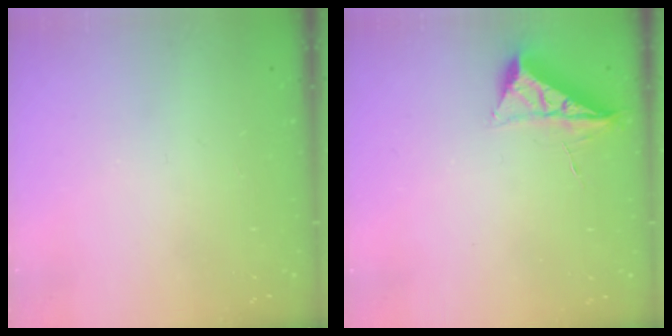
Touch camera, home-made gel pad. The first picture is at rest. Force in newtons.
{"total": 6.3, "press": 6.2, "slide": 0.8}